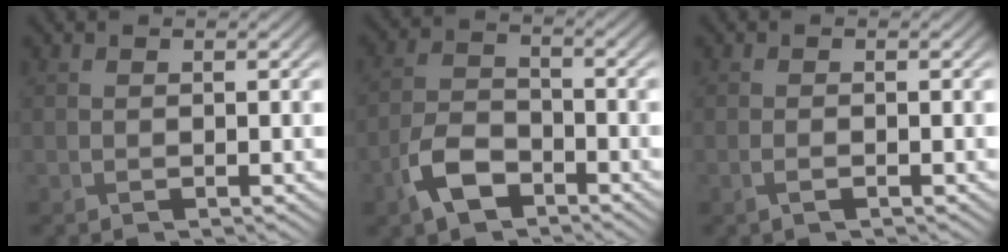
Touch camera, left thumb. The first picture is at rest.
{"total": 6.3, "force": [-3.8, 3.3, 3.8], "torque": [-0.083, 0.000, -0.088]}
{"total": 1.0, "force": [-0.5, 0.2, 0.8], "torque": [-0.018, -0.001, -0.008]}